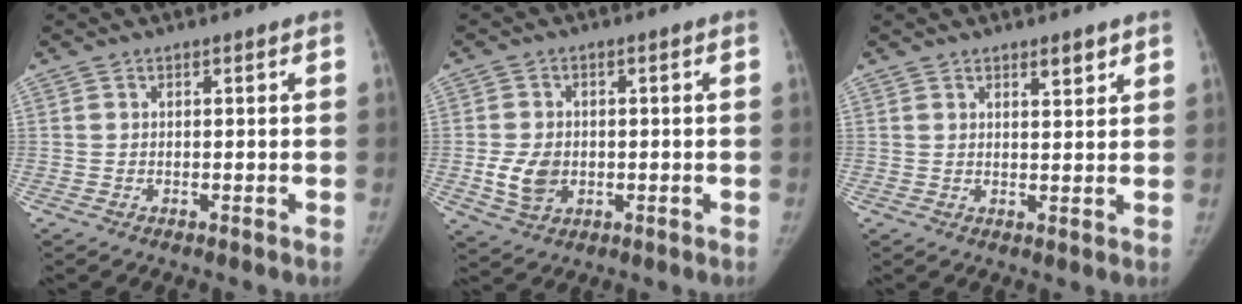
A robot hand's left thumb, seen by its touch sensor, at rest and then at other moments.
{"total": 6.4, "force": [-1.0, 4.9, 4.0], "torque": [-0.061, 0.002, -0.011]}
{"total": 2.7, "force": [1.9, 0.8, 1.7], "torque": [-0.015, -0.012, 0.027]}